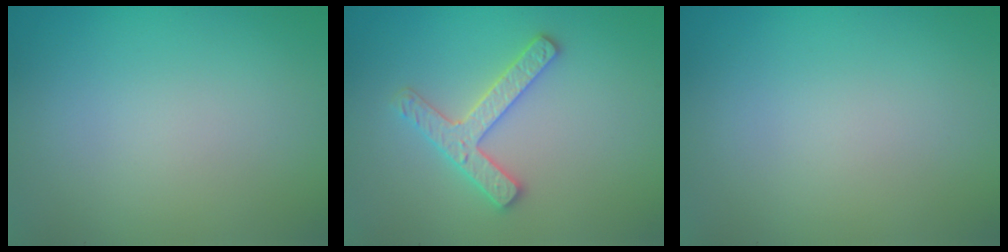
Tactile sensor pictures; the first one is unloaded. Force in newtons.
{"total": 2.8, "press": 2.8, "slide": 0.6}
{"total": 0.0}